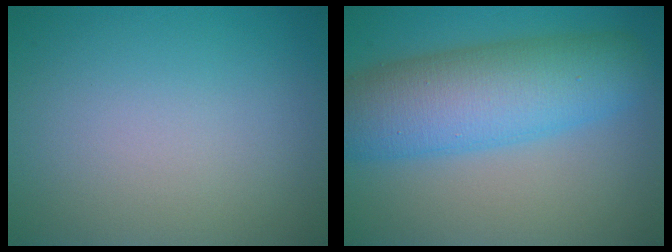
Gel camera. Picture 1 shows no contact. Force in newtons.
{"total": 8.9, "press": 8.9, "slide": 0.2}